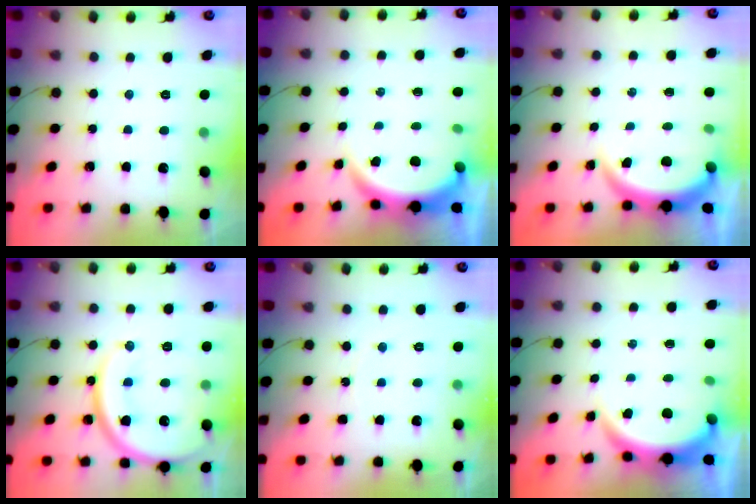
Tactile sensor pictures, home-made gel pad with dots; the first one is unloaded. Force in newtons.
{"total": 6.6, "press": 6.6, "slide": 1.0}
{"total": 3.9, "press": 3.9, "slide": 0.2}
{"total": 18.3, "press": 18.2, "slide": 1.6}
{"total": 4.5, "press": 4.5, "slide": 0.5}
{"total": 6.6, "press": 6.6, "slide": 1.0}